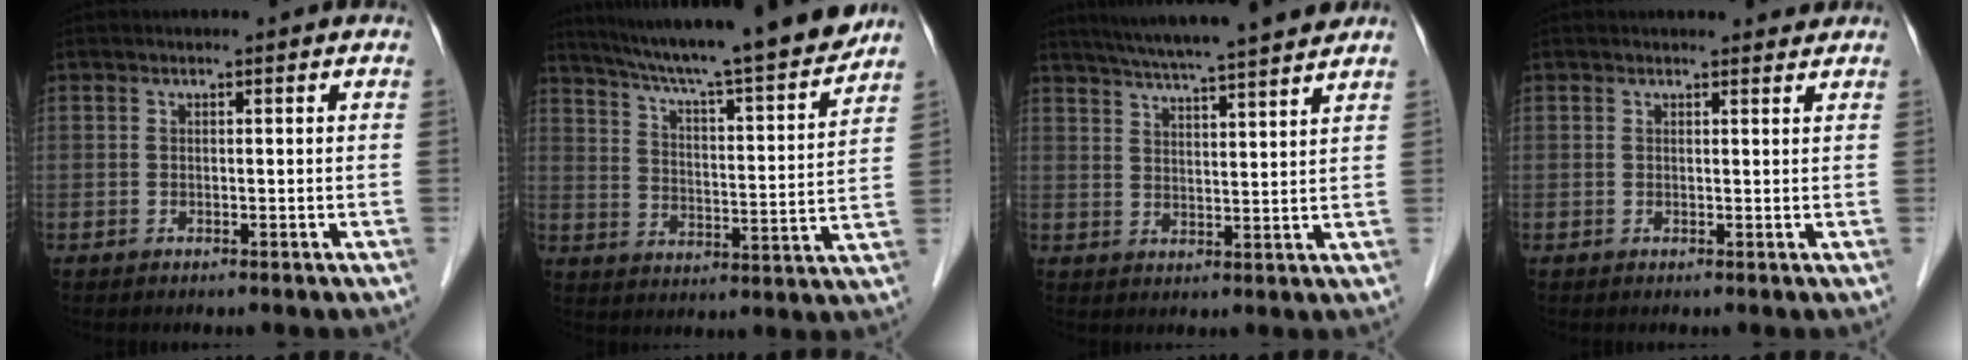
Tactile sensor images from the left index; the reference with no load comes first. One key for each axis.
{"total": 20.2, "fx": 17.9, "fy": -0.3, "fz": 9.2, "tx": -0.148, "ty": -0.018, "tz": 0.262}
{"total": 14.7, "fx": 13.0, "fy": -0.1, "fz": 6.9, "tx": -0.116, "ty": 0.019, "tz": 0.183}
{"total": 2.1, "fx": 2.1, "fy": 0.4, "fz": 0.2, "tx": -0.007, "ty": 0.000, "tz": 0.021}